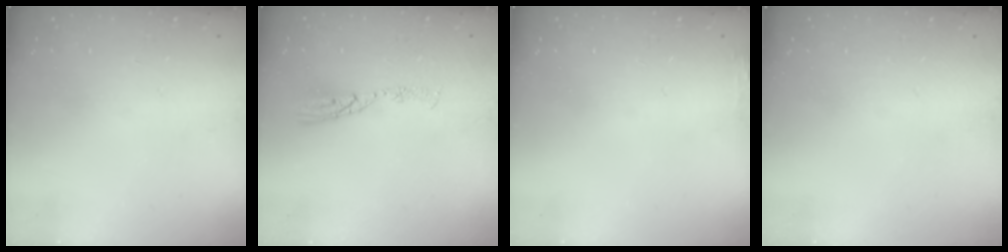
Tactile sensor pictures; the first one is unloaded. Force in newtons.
{"total": 7.8, "press": 7.8, "slide": 0.8}
{"total": 2.7, "press": 2.6, "slide": 0.8}
{"total": 0.0}